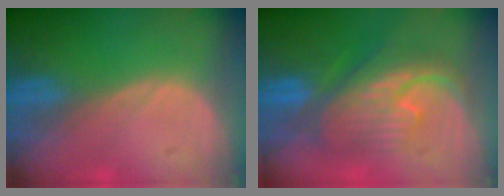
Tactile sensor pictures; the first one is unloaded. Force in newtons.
{"total": 8.3, "press": 8.3, "slide": 0.2}